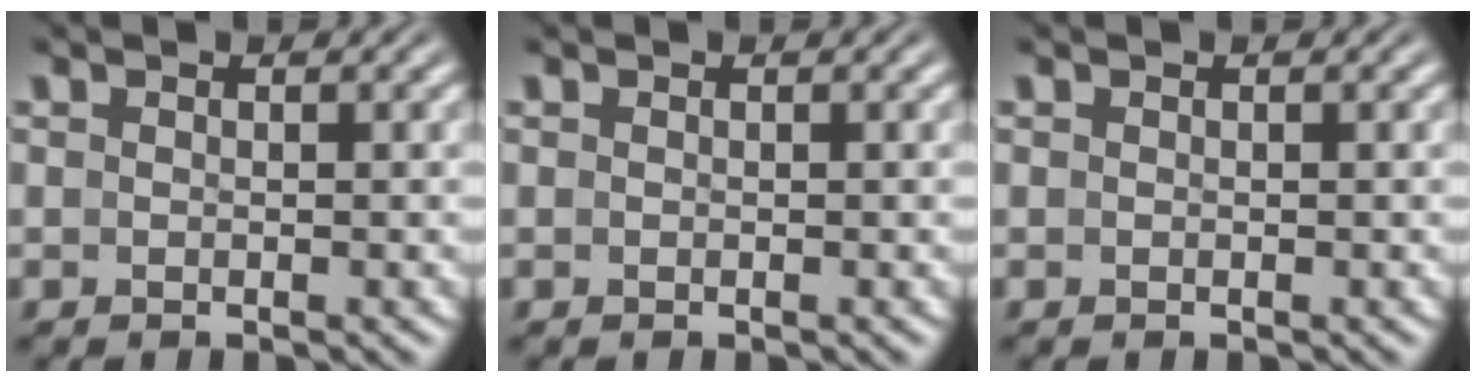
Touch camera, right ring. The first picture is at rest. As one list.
[{"total": 0.0}, {"total": 0.0}]